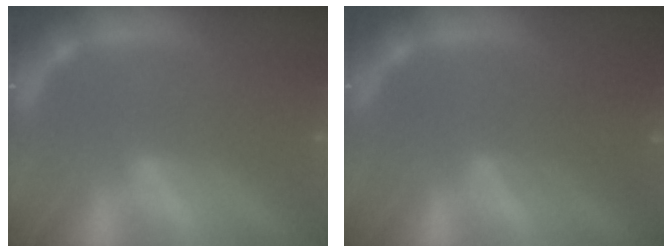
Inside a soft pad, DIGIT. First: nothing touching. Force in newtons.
{"total": 2.5}